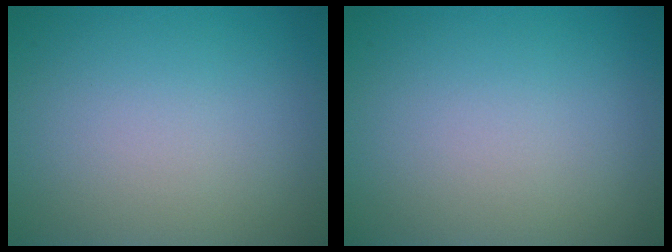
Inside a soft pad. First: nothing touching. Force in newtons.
{"total": 0.0}